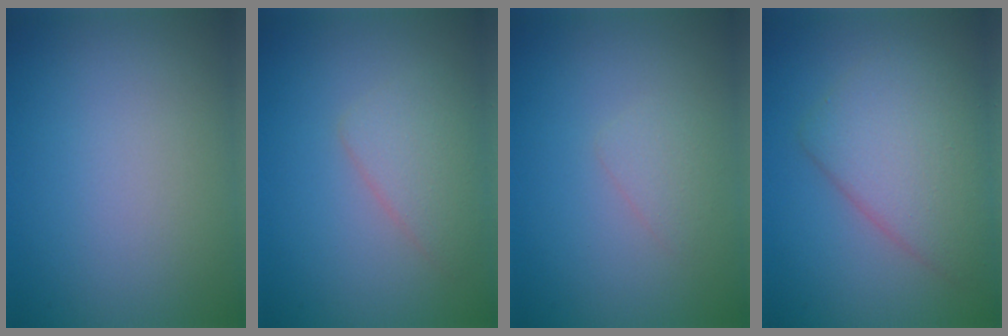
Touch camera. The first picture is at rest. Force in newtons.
{"total": 2.6, "press": 2.6, "slide": 0.1}
{"total": 1.3, "press": 1.3, "slide": 0.0}
{"total": 5.4, "press": 5.4, "slide": 0.1}